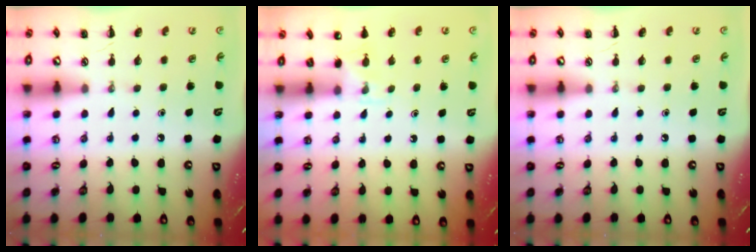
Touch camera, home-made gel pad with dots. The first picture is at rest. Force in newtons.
{"total": 4.0, "press": 3.8, "slide": 1.3}
{"total": 0.0}